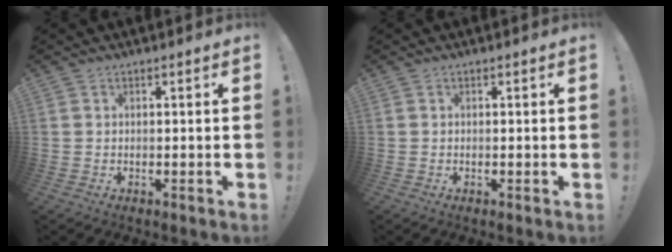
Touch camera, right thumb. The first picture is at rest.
{"total": 0.0}